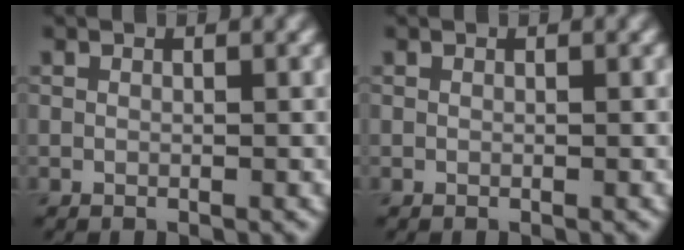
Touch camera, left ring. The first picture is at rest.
{"total": 0.0}